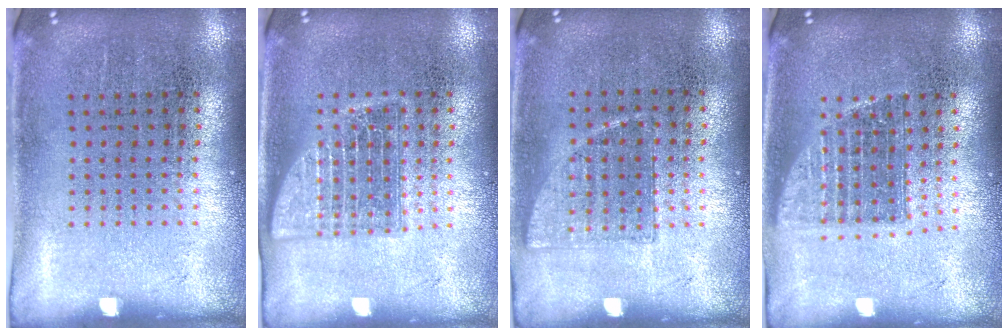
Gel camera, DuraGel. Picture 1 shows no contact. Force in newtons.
{"total": 2.2, "press": 2.2, "slide": 0.3}
{"total": 0.6, "press": 0.6, "slide": 0.3}
{"total": 1.3, "press": 1.1, "slide": 0.7}